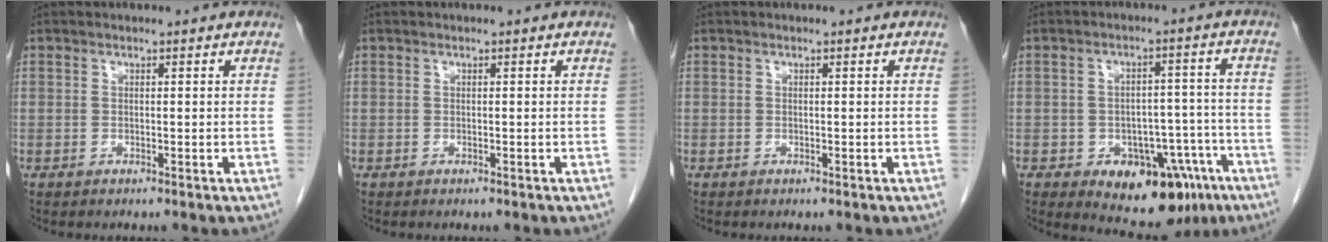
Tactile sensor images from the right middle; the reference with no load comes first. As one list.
[{"total": 0.0}, {"total": 0.0}, {"total": 13.7, "force": [-7.7, 7.6, 8.5], "torque": [-0.094, 0.023, -0.098]}]